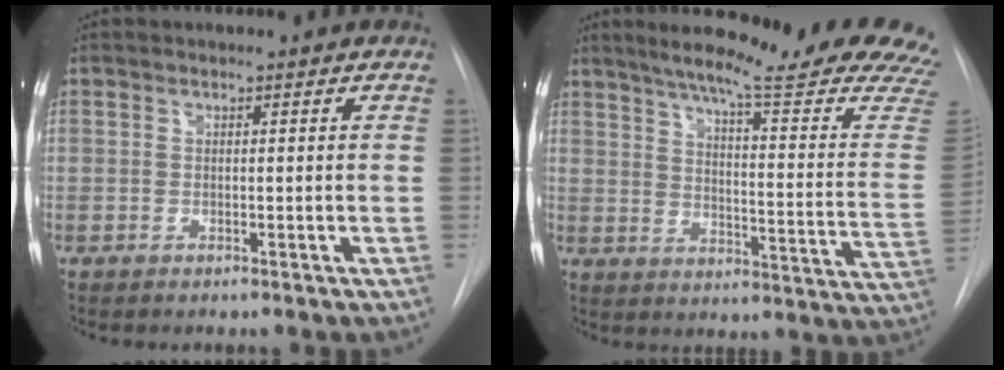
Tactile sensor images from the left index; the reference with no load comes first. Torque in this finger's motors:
{"motor_torque": [0.95, -1.19, 0.24, 0.02]}